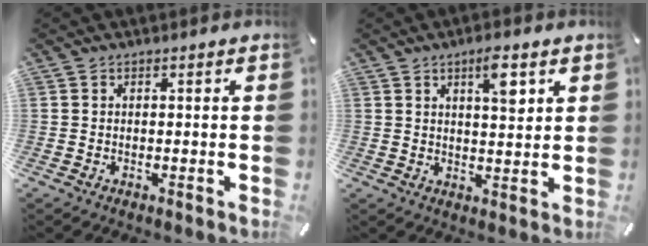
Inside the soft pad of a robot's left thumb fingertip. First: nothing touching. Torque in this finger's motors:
{"motor_torque": [0.68, 0.72, 0.64, -0.51, 0.19]}